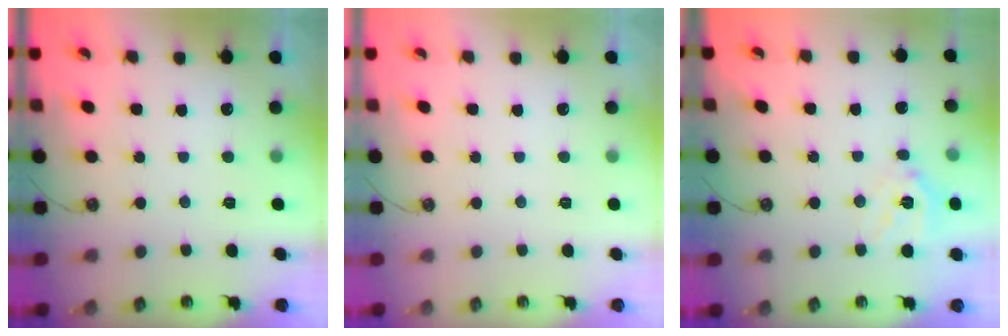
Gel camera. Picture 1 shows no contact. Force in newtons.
{"total": 0.0}
{"total": 13.9, "press": 13.8, "slide": 2.0}